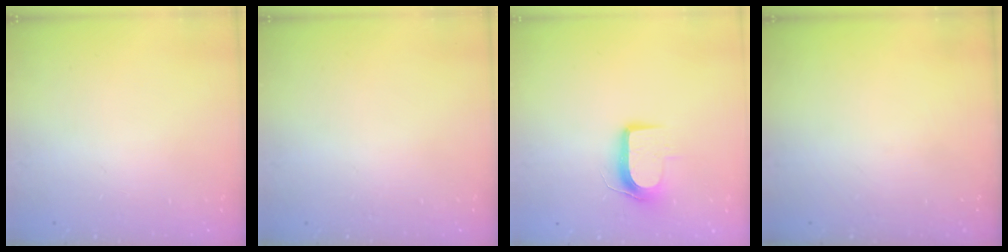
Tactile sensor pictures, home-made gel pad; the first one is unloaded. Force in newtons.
{"total": 0.0}
{"total": 9.2, "press": 9.1, "slide": 0.9}
{"total": 0.0}